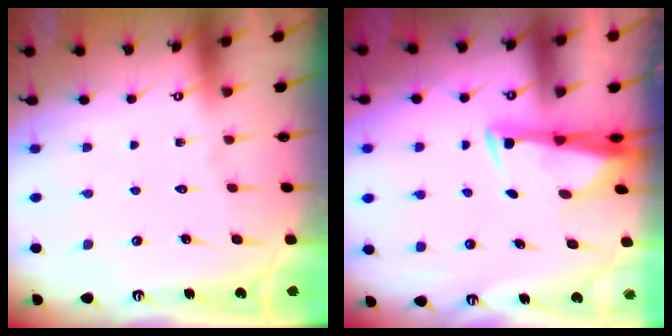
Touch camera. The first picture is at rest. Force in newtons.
{"total": 3.0, "press": 2.9, "slide": 0.9}